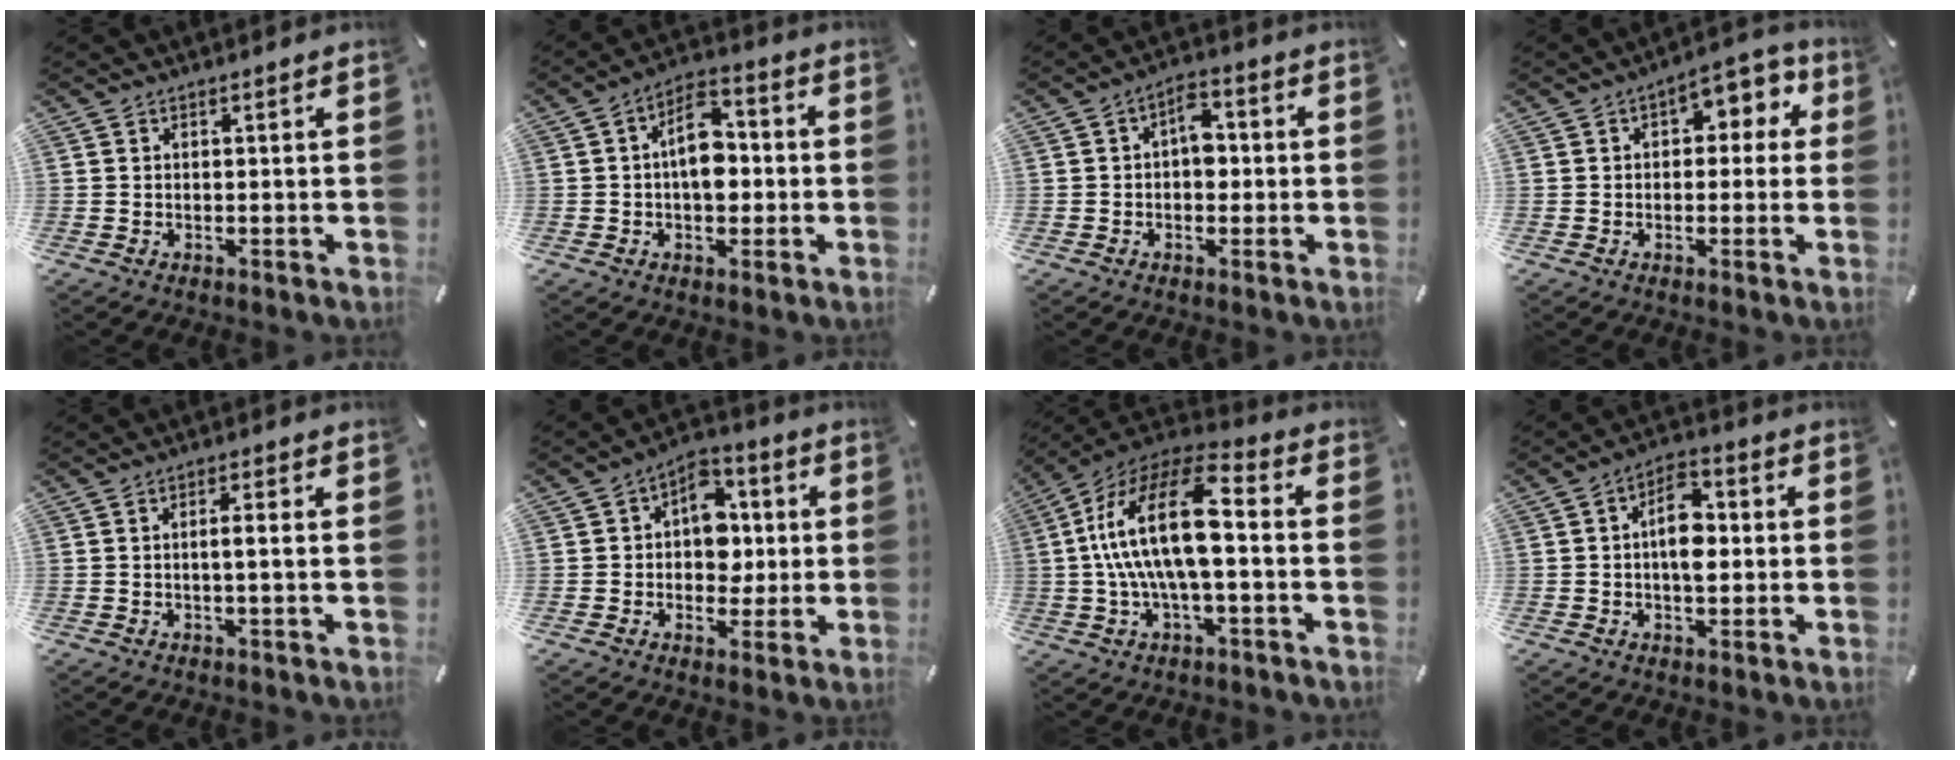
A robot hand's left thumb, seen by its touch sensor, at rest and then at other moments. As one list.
[{"total": 9.8, "force": [-0.4, 6.4, 7.4], "torque": [-0.108, 0.009, -0.009]}, {"total": 5.6, "force": [-0.1, 3.6, 4.3], "torque": [-0.060, 0.008, -0.008]}, {"total": 6.6, "force": [2.0, 4.2, 4.7], "torque": [-0.048, -0.010, 0.024]}, {"total": 3.0, "force": [-0.2, 0.3, 3.0], "torque": [-0.055, 0.000, -0.006]}, {"total": 9.8, "force": [0.3, 8.2, 5.4], "torque": [-0.065, 0.001, 0.005]}, {"total": 19.7, "force": [0.7, 8.5, 17.8], "torque": [-0.359, -0.007, 0.006]}, {"total": 8.7, "force": [-0.1, 5.3, 7.0], "torque": [-0.101, 0.005, -0.006]}]